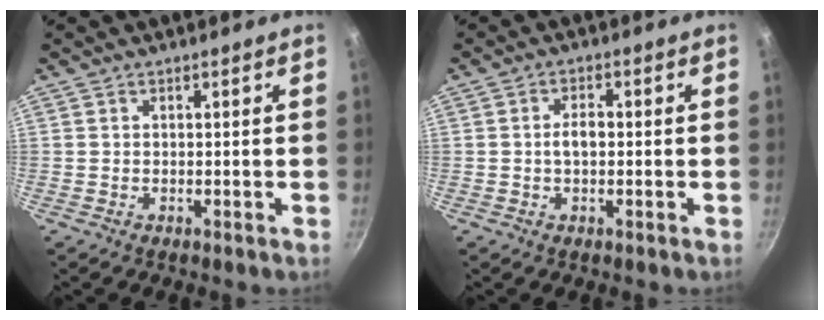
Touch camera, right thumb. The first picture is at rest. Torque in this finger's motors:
{"motor_torque": [0.61, 0.45, 0.58, 0.09, -0.07]}